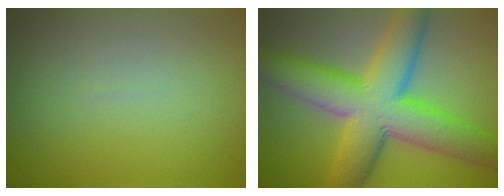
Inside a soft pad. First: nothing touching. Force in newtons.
{"total": 11.6, "press": 11.6, "slide": 0.3}